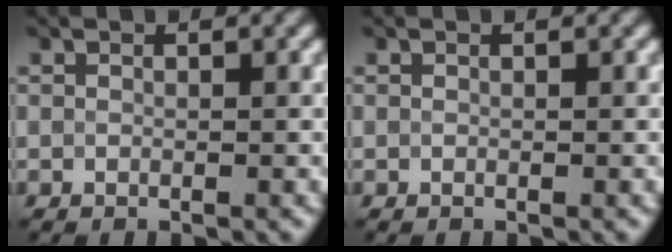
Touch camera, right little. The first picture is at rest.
{"total": 0.0}